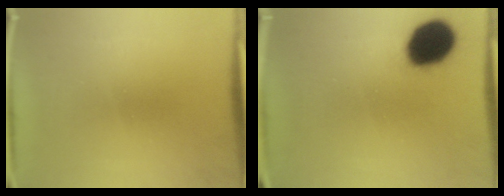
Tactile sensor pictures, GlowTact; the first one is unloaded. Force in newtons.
{"total": 15.0}